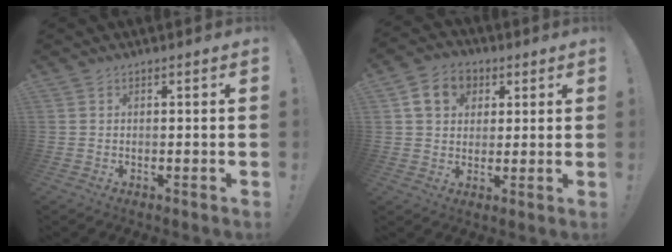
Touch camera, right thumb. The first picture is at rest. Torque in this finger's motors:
{"motor_torque": [0.73, 1.78, 0.21, -0.10, 0.01]}